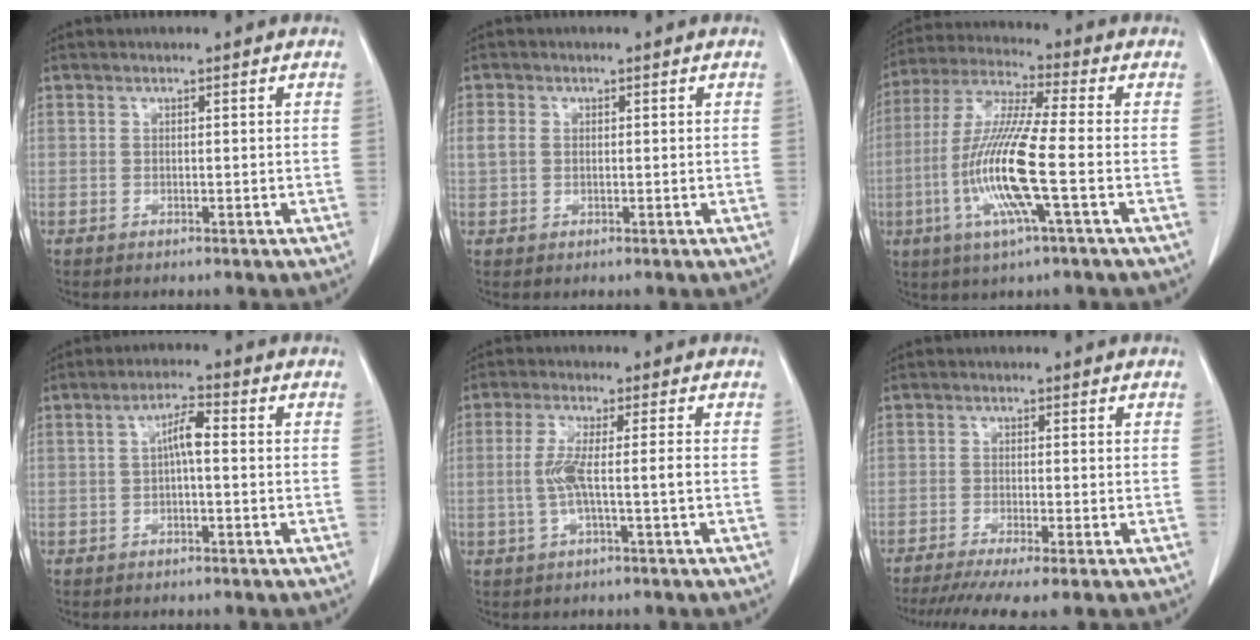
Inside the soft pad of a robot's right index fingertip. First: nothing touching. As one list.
[{"total": 2.1, "force": [0.4, 1.7, 1.2], "torque": [-0.035, 0.010, 0.010]}, {"total": 13.7, "force": [-3.3, 0.2, 13.4], "torque": [-0.282, -0.011, -0.073]}, {"total": 3.8, "force": [0.0, 0.7, 3.7], "torque": [-0.067, 0.011, -0.001]}, {"total": 4.9, "force": [-0.9, -0.3, 4.8], "torque": [-0.102, 0.002, -0.017]}, {"total": 8.6, "force": [-6.5, 0.2, 5.5], "torque": [-0.081, -0.016, -0.104]}]